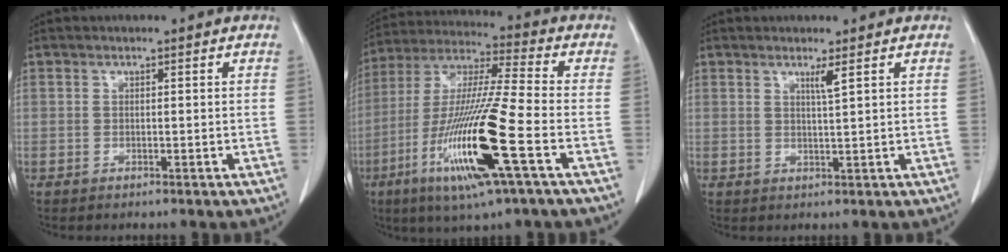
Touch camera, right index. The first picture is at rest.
{"total": 18.5, "force": [-6.6, 0.2, 17.3], "torque": [-0.362, -0.028, -0.126]}
{"total": 1.8, "force": [1.0, -0.5, 1.4], "torque": [-0.026, -0.010, 0.020]}